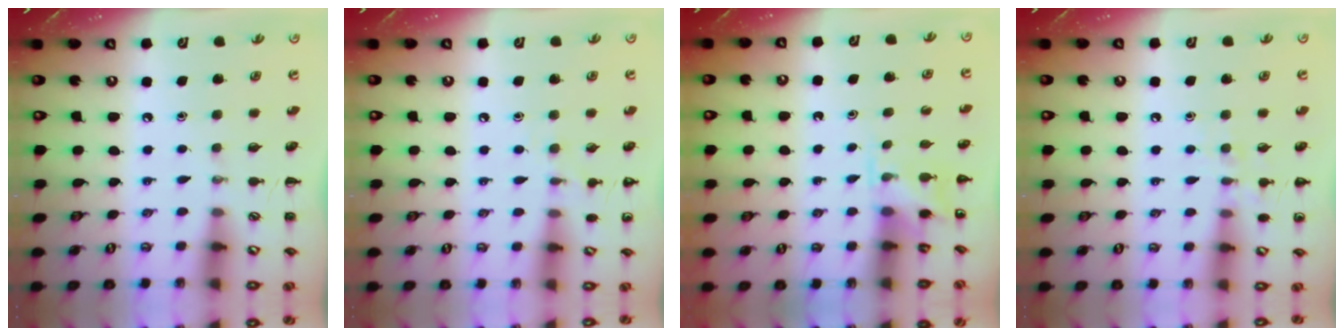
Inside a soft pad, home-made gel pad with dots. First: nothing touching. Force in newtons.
{"total": 6.0, "press": 5.7, "slide": 1.9}
{"total": 5.1, "press": 4.9, "slide": 1.5}
{"total": 6.5, "press": 6.4, "slide": 1.3}